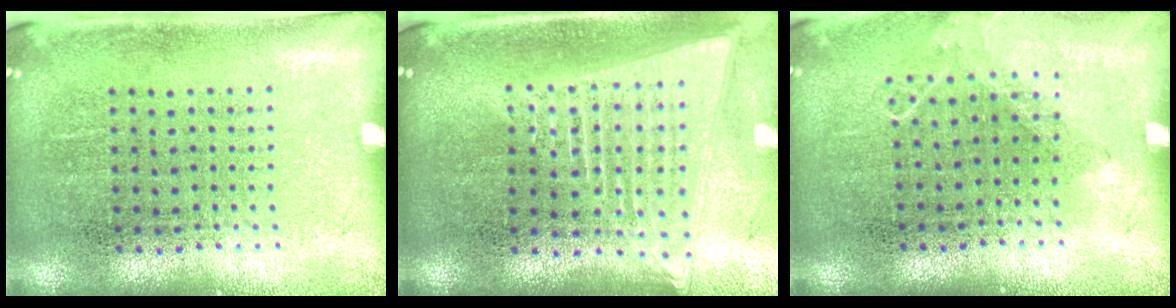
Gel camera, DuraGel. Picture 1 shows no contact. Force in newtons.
{"total": 2.1, "press": 1.8, "slide": 1.1}
{"total": 0.8, "press": 0.8, "slide": 0.1}